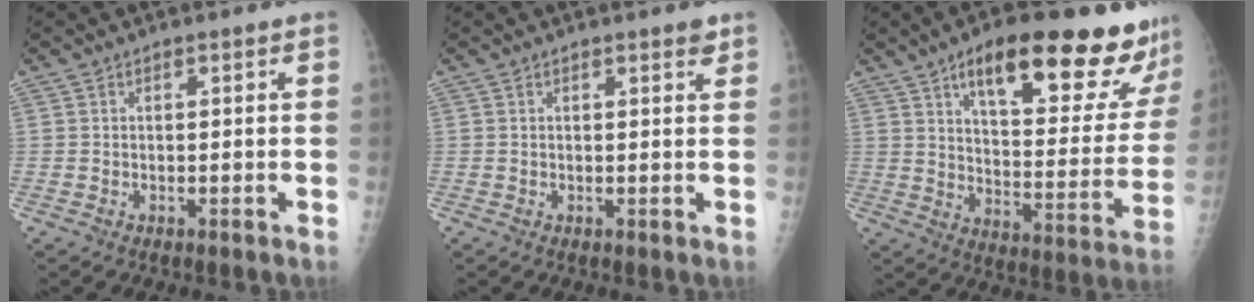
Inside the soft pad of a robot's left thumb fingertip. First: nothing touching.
{"total": 1.4, "force": [0.9, 0.4, 0.9], "torque": [-0.008, -0.004, 0.010]}
{"total": 26.4, "force": [16.9, 7.8, 18.8], "torque": [-0.223, -0.056, 0.242]}